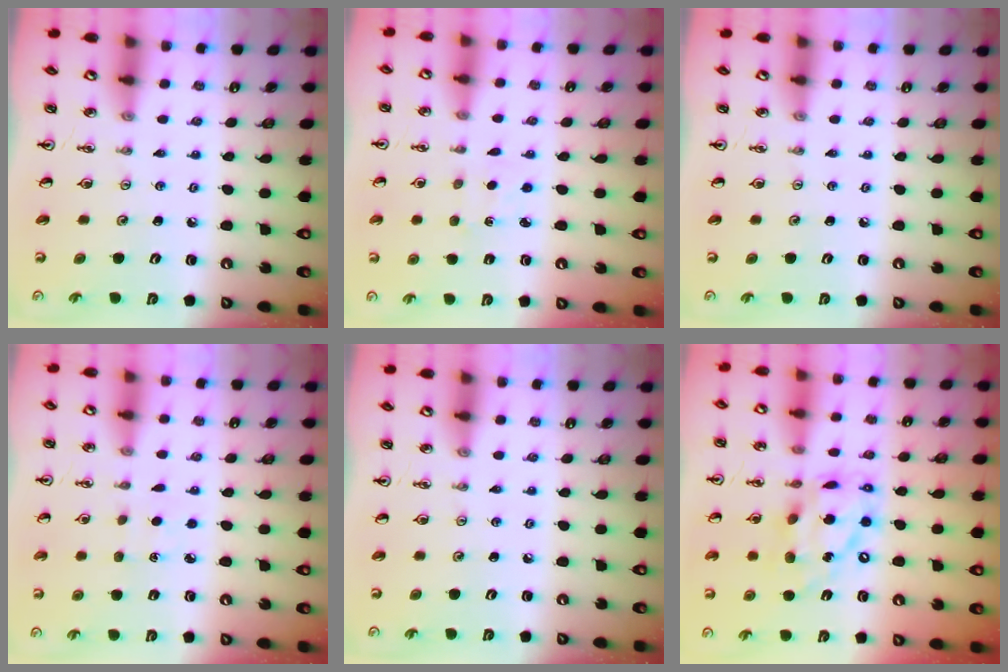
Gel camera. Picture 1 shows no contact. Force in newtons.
{"total": 1.3, "press": 1.2, "slide": 0.3}
{"total": 0.0}
{"total": 1.4, "press": 1.4, "slide": 0.2}
{"total": 0.0}
{"total": 13.6, "press": 13.6, "slide": 1.0}